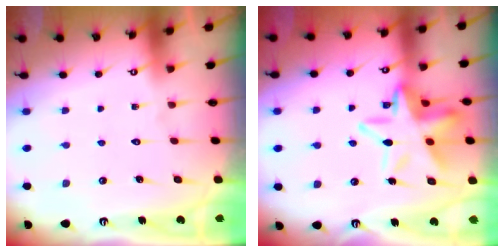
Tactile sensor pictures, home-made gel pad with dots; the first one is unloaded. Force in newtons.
{"total": 15.1, "press": 15.0, "slide": 1.5}